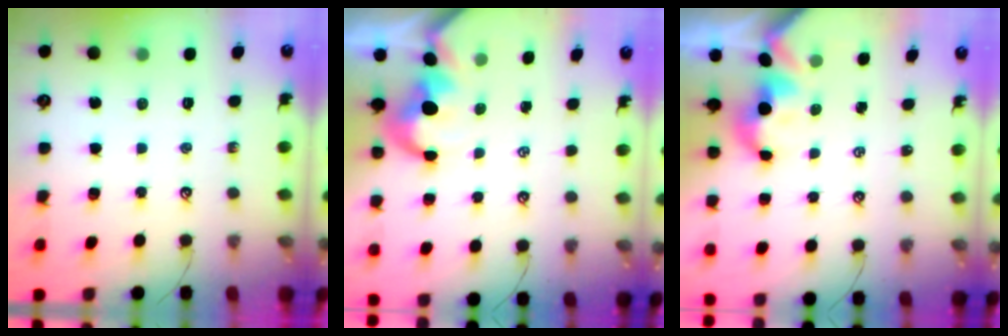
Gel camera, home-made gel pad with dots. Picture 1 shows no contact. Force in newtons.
{"total": 1.2, "press": 0.9, "slide": 0.8}
{"total": 1.6, "press": 1.6, "slide": 0.2}